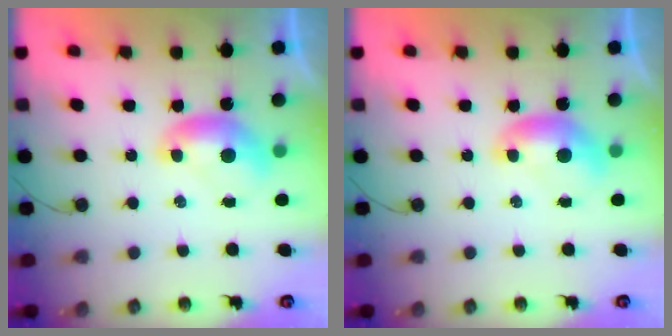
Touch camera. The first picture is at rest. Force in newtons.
{"total": 0.0}